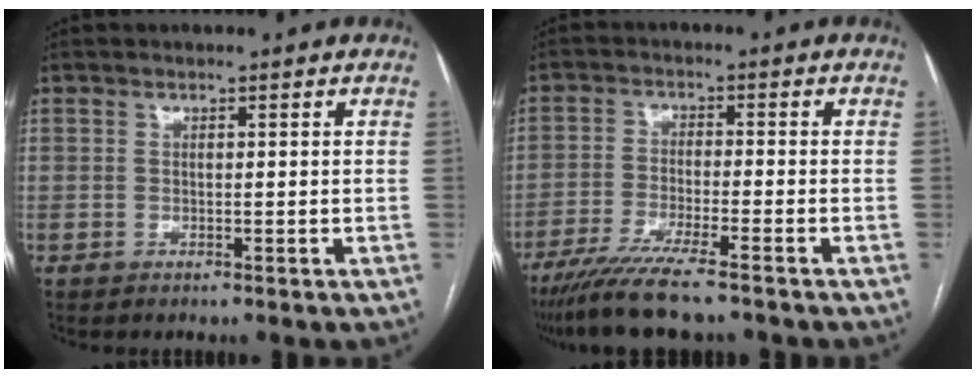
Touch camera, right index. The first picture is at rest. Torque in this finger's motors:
{"motor_torque": [1.04, -1.09, 0.50, 0.12]}